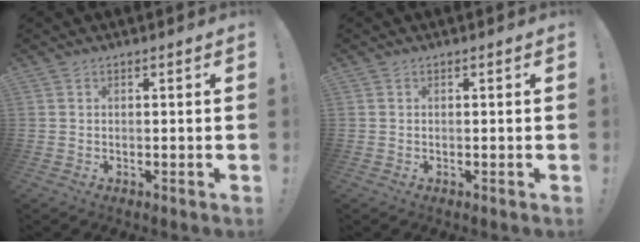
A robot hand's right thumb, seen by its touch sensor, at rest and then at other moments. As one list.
[{"total": 0.0}]